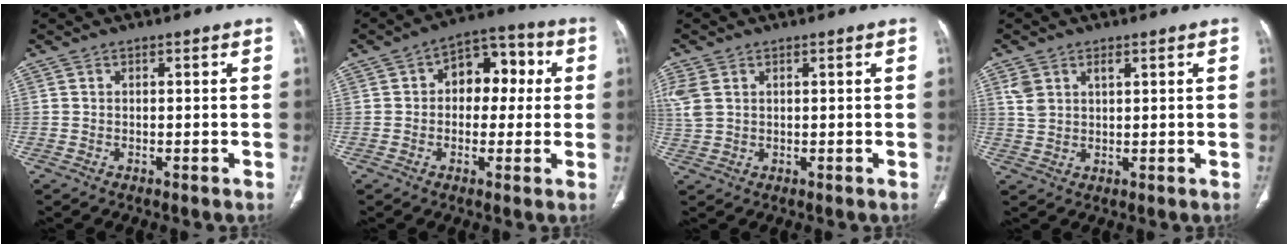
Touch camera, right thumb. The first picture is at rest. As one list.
[{"total": 10.4, "force": [1.5, 7.0, 7.5], "torque": [-0.061, 0.028, 0.014]}, {"total": 5.2, "force": [1.8, 3.6, 3.4], "torque": [-0.096, 0.007, 0.047]}, {"total": 4.1, "force": [2.1, 2.5, 2.5], "torque": [-0.044, -0.005, 0.049]}]